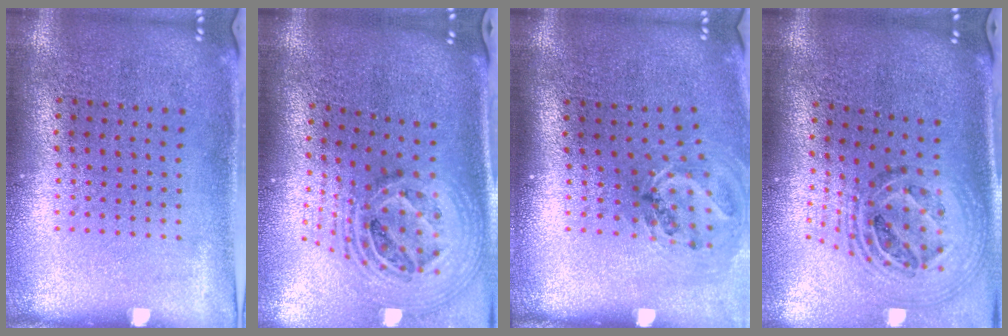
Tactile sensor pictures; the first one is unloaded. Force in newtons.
{"total": 2.8, "press": 2.0, "slide": 1.9}
{"total": 1.2, "press": 1.0, "slide": 0.6}
{"total": 1.9, "press": 1.6, "slide": 1.1}